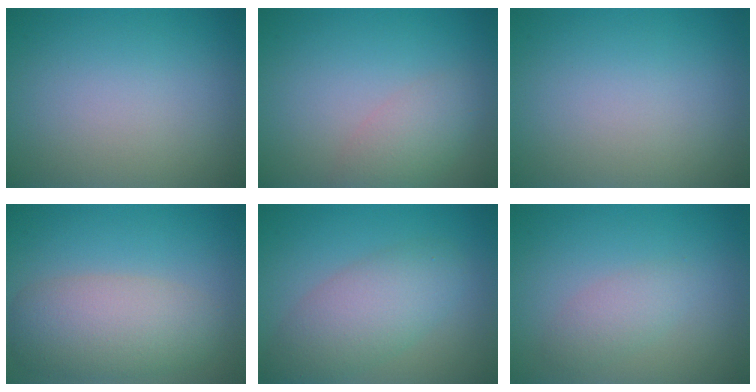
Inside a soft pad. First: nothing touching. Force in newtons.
{"total": 2.7, "press": 2.7, "slide": 0.2}
{"total": 0.0}
{"total": 5.9, "press": 5.9, "slide": 0.3}
{"total": 5.0, "press": 5.0, "slide": 0.2}
{"total": 3.0, "press": 3.0, "slide": 0.2}